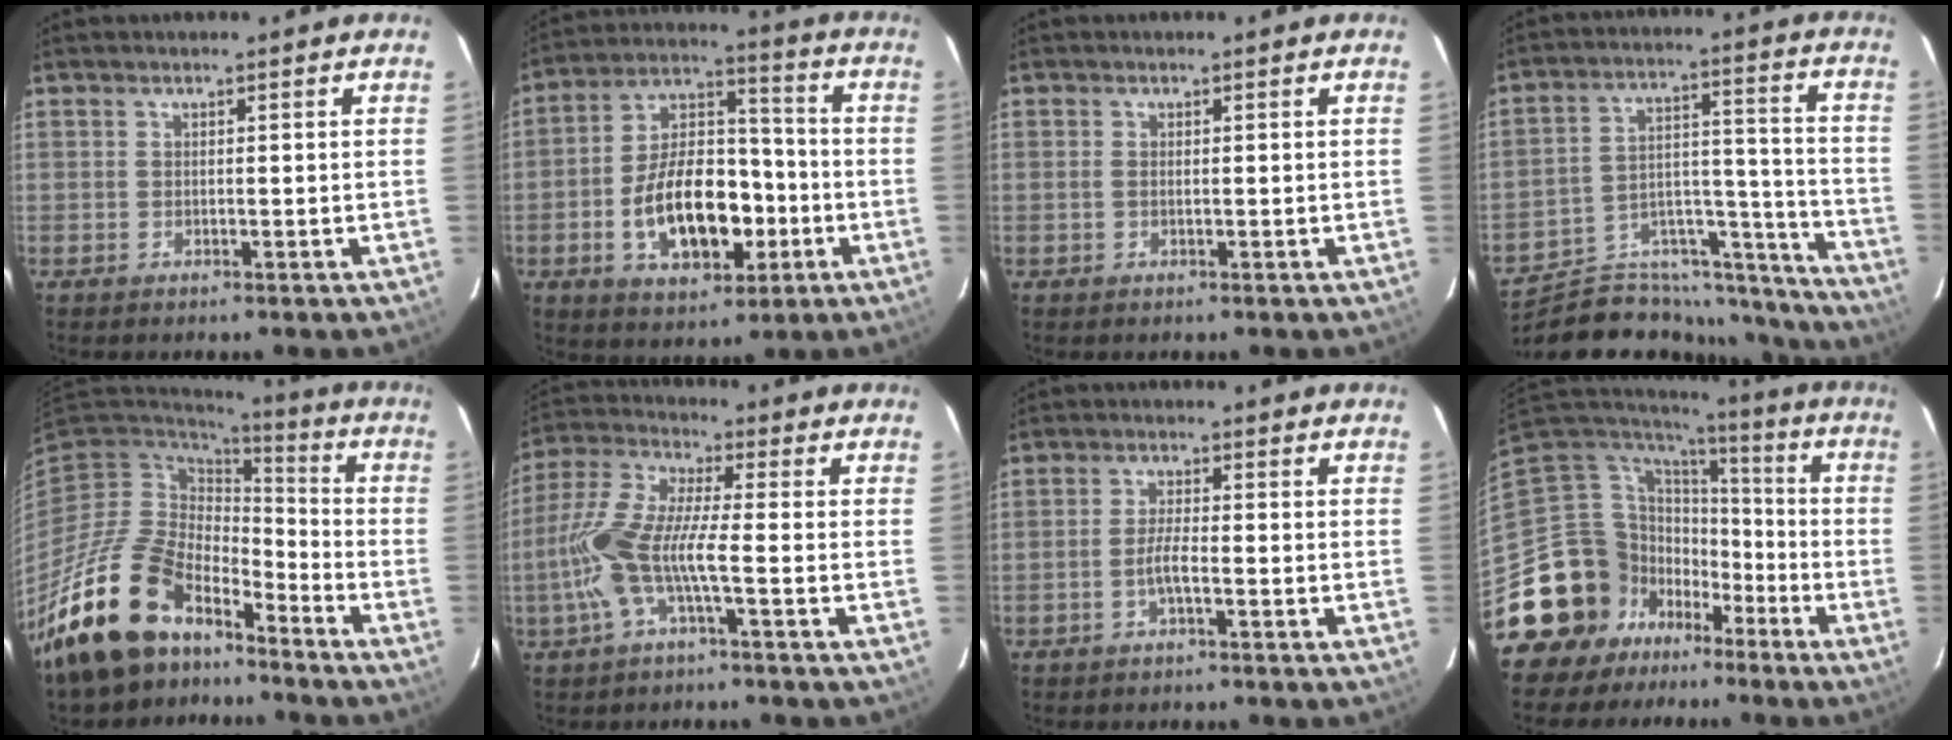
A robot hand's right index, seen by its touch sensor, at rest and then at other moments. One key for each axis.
{"total": 16.9, "fx": -4.9, "fy": 9.4, "fz": 13.2, "tx": -0.248, "ty": 0.022, "tz": -0.067}
{"total": 0.8, "fx": -0.1, "fy": 0.4, "fz": 0.7, "tx": -0.015, "ty": 0.000, "tz": -0.002}
{"total": 21.6, "fx": -19.6, "fy": 7.4, "fz": 4.8, "tx": -0.064, "ty": 0.067, "tz": -0.279}
{"total": 18.0, "fx": -13.8, "fy": 8.3, "fz": 8.0, "tx": -0.164, "ty": 0.001, "tz": -0.244}
{"total": 11.4, "fx": -3.3, "fy": 1.7, "fz": 10.8, "tx": -0.240, "ty": 0.001, "tz": -0.065}
{"total": 2.9, "fx": -1.4, "fy": 0.3, "fz": 2.6, "tx": -0.053, "ty": 0.001, "tz": -0.027}
{"total": 15.0, "fx": -9.0, "fy": 11.9, "fz": 2.1, "tx": -0.074, "ty": 0.047, "tz": -0.157}